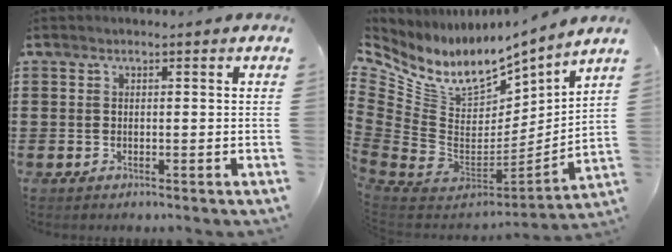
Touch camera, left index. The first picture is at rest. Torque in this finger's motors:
{"motor_torque": [0.80, -0.16, 0.10, 0.05]}